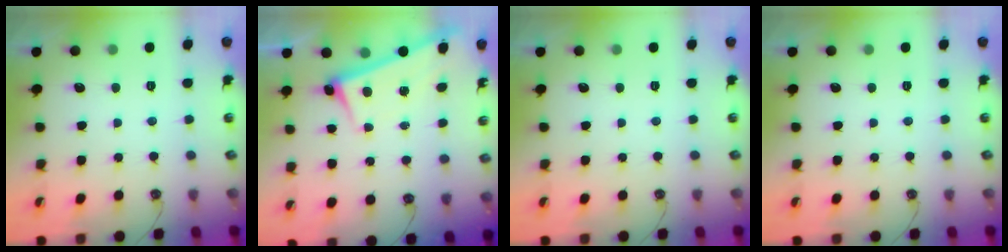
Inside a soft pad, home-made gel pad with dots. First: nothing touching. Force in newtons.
{"total": 2.7, "press": 2.6, "slide": 0.4}
{"total": 0.0}
{"total": 0.0}